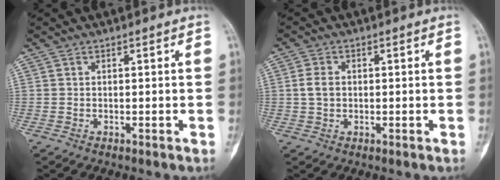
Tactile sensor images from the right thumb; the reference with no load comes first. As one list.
[{"total": 3.3, "force": [0.3, 2.4, 2.2], "torque": [-0.045, 0.005, 0.004]}]